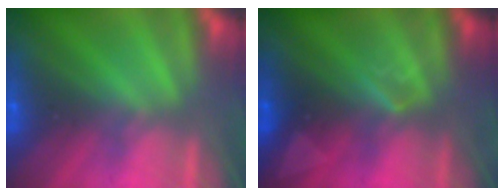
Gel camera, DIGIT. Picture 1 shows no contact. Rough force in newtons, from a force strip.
{"total": 2.4}